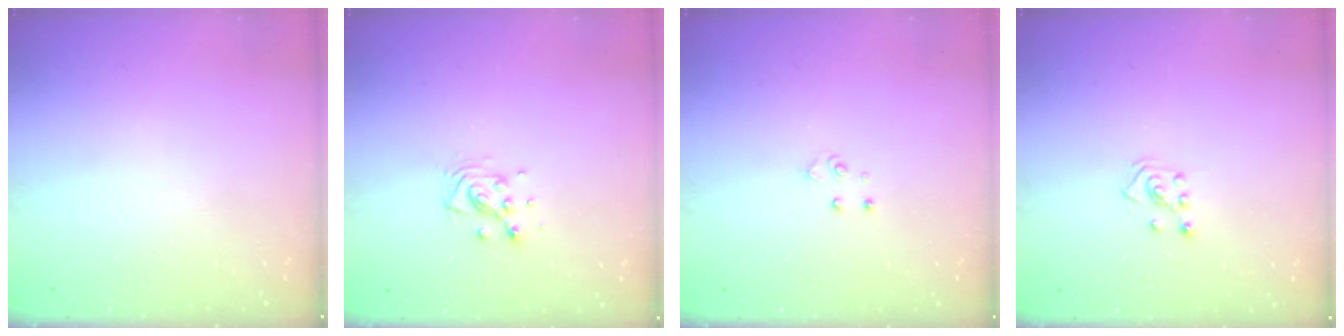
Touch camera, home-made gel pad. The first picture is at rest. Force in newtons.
{"total": 6.7, "press": 6.3, "slide": 2.3}
{"total": 4.0, "press": 4.0, "slide": 0.4}
{"total": 3.4, "press": 3.4, "slide": 0.6}